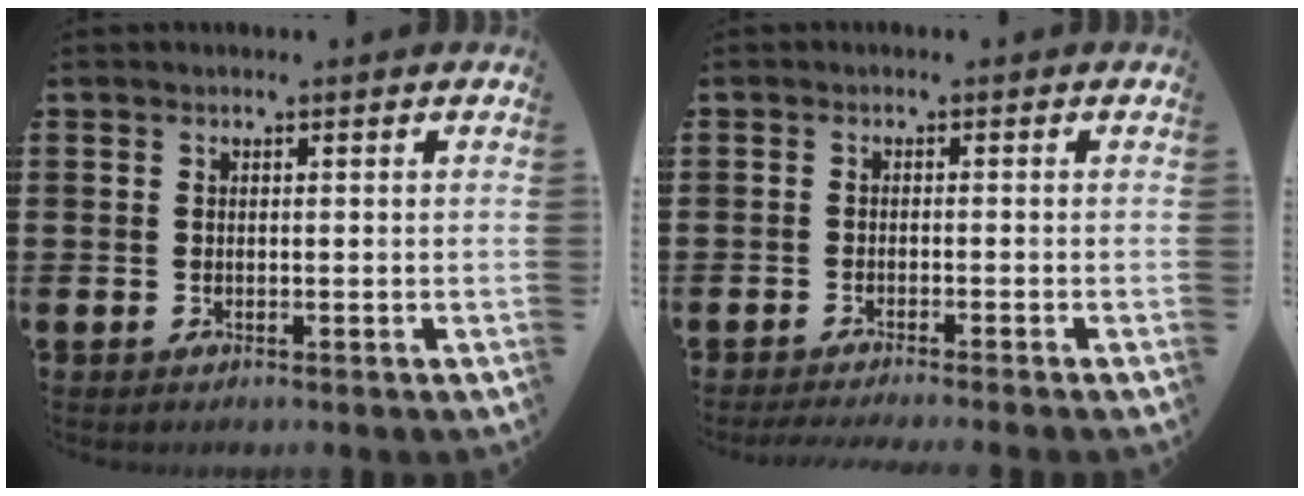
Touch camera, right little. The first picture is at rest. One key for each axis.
{"total": 1.3, "fx": -1.2, "fy": -0.2, "fz": 0.6, "tx": -0.008, "ty": 0.001, "tz": -0.023}